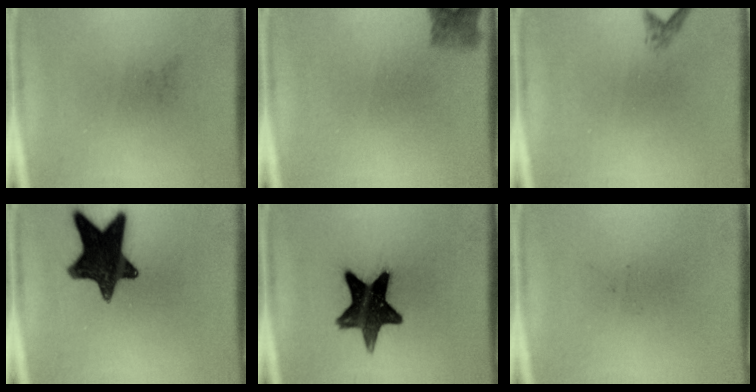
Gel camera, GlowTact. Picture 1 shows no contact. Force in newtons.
{"total": 2.7}
{"total": 1.0}
{"total": 15.2}
{"total": 14.8}
{"total": 0.0}